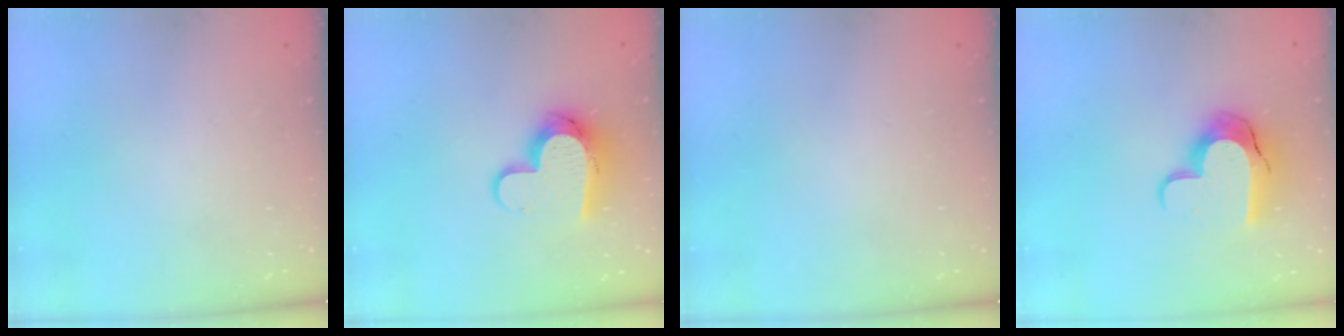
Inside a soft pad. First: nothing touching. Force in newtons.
{"total": 11.9, "press": 11.8, "slide": 1.1}
{"total": 0.0}
{"total": 12.9, "press": 12.9, "slide": 0.9}